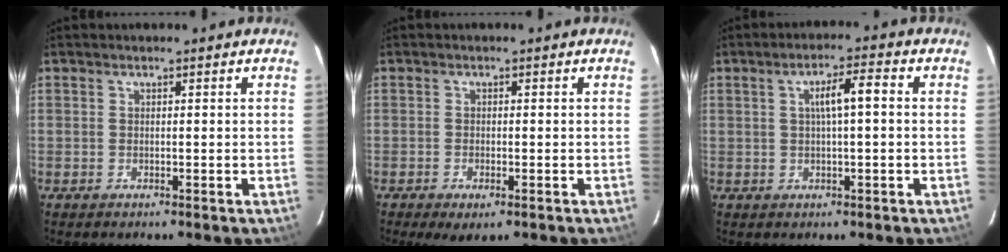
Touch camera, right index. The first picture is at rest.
{"total": 3.5, "force": [-2.1, 1.2, 2.5], "torque": [-0.039, -0.005, -0.026]}
{"total": 5.0, "force": [0.7, 0.5, 4.9], "torque": [-0.085, 0.014, 0.011]}